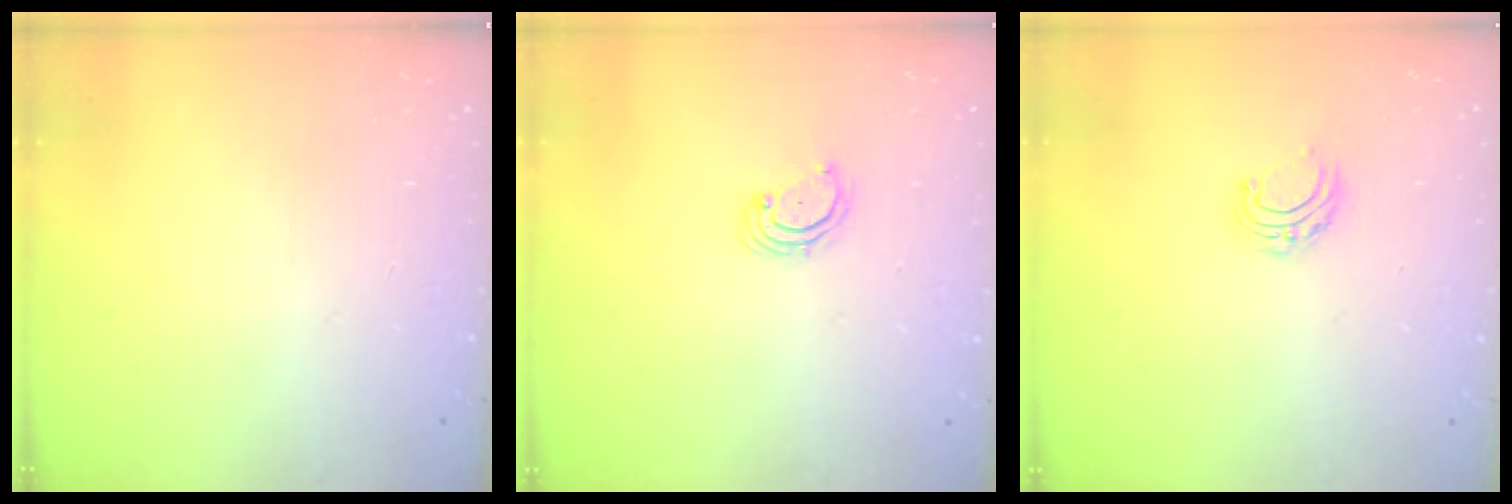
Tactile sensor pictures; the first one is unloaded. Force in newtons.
{"total": 2.6, "press": 2.6, "slide": 0.3}
{"total": 5.6, "press": 5.6, "slide": 0.5}